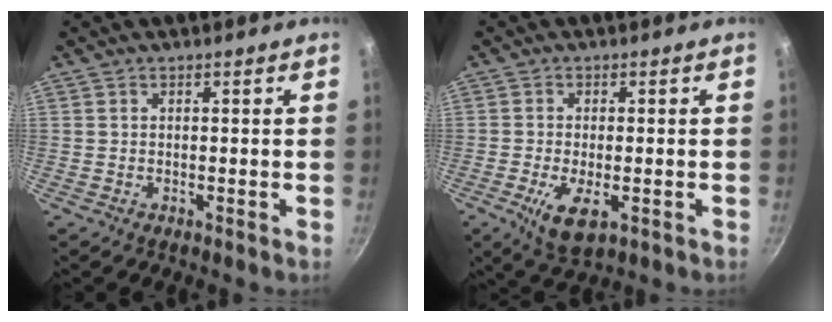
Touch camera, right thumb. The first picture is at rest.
{"total": 7.0, "force": [-2.3, 3.0, 5.9], "torque": [-0.110, -0.010, -0.037]}